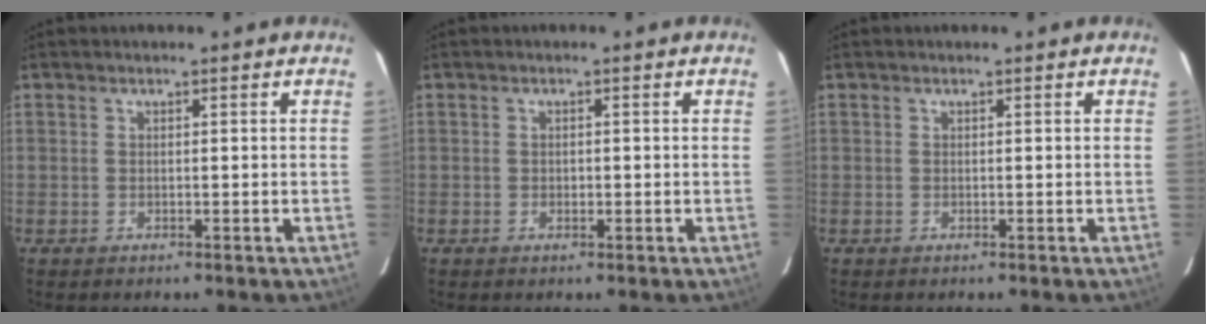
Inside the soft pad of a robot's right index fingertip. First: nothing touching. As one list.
[{"total": 0.9, "force": [-0.3, 0.7, 0.4], "torque": [-0.005, 0.000, -0.004]}, {"total": 0.0}]